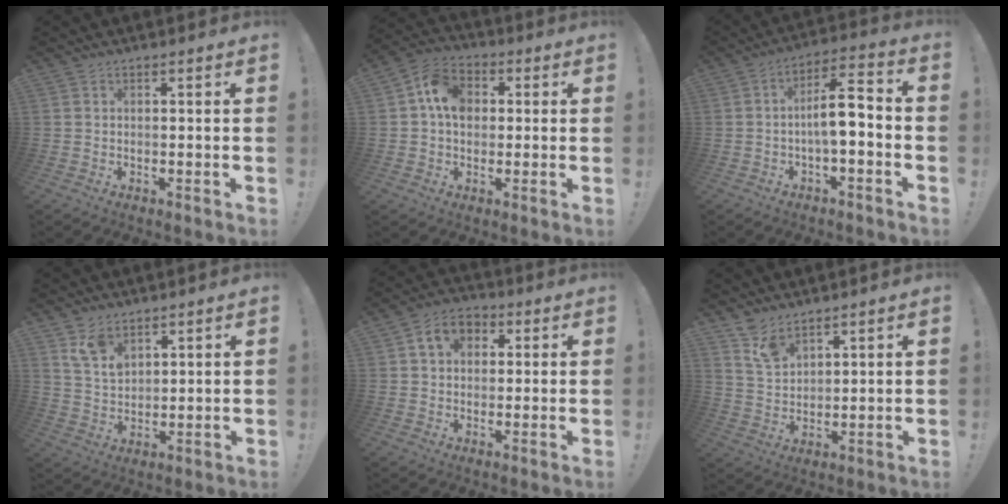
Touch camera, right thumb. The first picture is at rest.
{"total": 11.1, "force": [2.2, 8.5, 6.7], "torque": [-0.107, 0.011, 0.045]}
{"total": 10.0, "force": [-1.6, 3.1, 9.4], "torque": [-0.146, 0.010, -0.030]}
{"total": 8.2, "force": [5.8, 4.4, 3.7], "torque": [-0.069, -0.028, 0.114]}
{"total": 8.0, "force": [2.6, 6.3, 4.2], "torque": [-0.064, 0.006, 0.050]}
{"total": 7.3, "force": [5.9, 3.1, 2.9], "torque": [-0.054, -0.034, 0.113]}